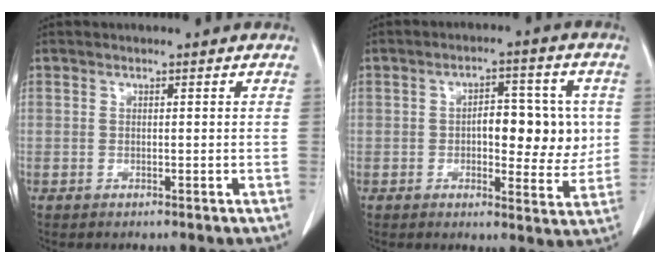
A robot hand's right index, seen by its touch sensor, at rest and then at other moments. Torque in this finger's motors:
{"motor_torque": [0.80, -0.02, 0.27, 0.06]}